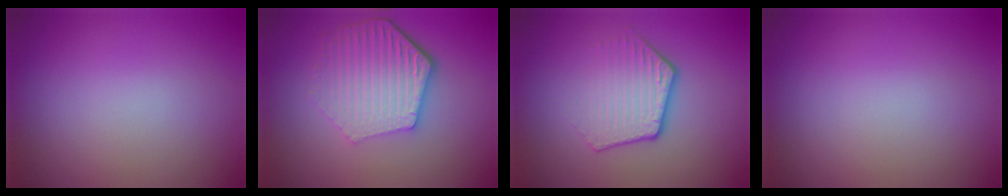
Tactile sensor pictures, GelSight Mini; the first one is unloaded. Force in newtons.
{"total": 6.0, "press": 4.5, "slide": 3.9}
{"total": 4.0, "press": 2.9, "slide": 2.8}
{"total": 0.0}